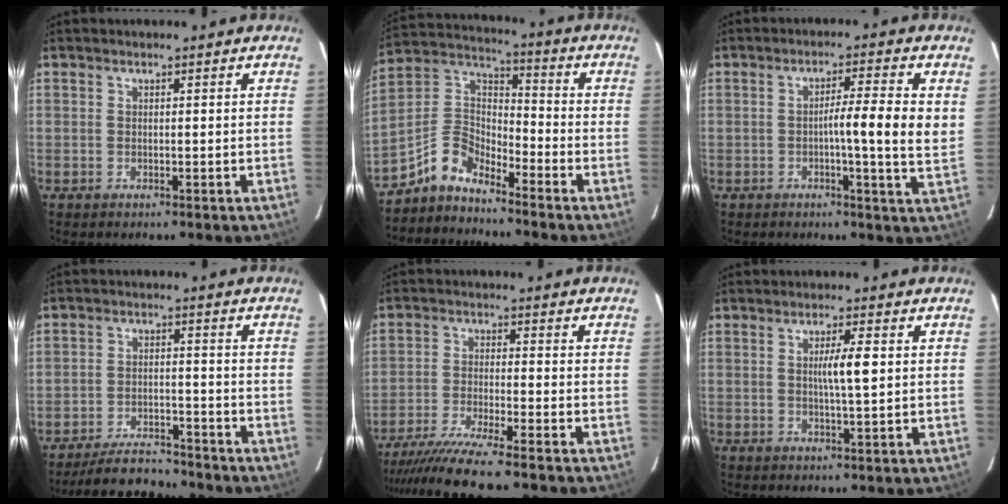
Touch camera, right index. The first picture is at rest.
{"total": 7.5, "force": [-6.6, 2.7, 2.2], "torque": [-0.053, 0.039, -0.132]}
{"total": 7.4, "force": [0.4, -0.3, 7.3], "torque": [-0.105, 0.000, -0.001]}
{"total": 8.3, "force": [-7.9, 2.0, 1.5], "torque": [-0.026, -0.003, -0.132]}
{"total": 11.8, "force": [-10.1, -1.1, 6.0], "torque": [-0.087, -0.032, -0.164]}
{"total": 4.1, "force": [0.5, 0.0, 4.1], "torque": [-0.071, -0.001, 0.009]}